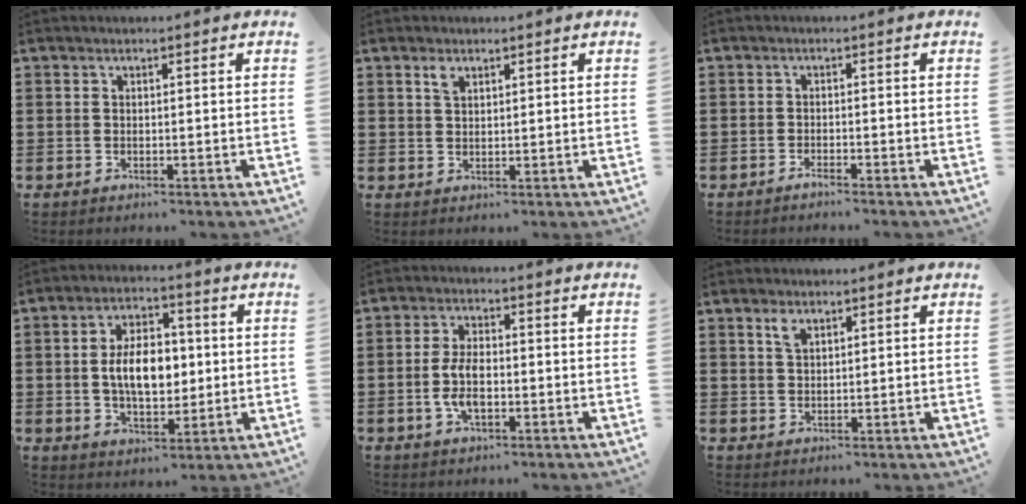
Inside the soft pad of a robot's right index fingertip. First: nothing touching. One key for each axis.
{"total": 1.8, "fx": 1.1, "fy": 0.9, "fz": 1.0, "tx": -0.025, "ty": 0.004, "tz": 0.021}
{"total": 1.3, "fx": -1.2, "fy": -0.2, "fz": 0.4, "tx": -0.008, "ty": -0.001, "tz": -0.024}
{"total": 8.3, "fx": 0.3, "fy": 4.8, "fz": 6.8, "tx": -0.130, "ty": 0.007, "tz": -0.004}
{"total": 5.7, "fx": -1.2, "fy": 2.7, "fz": 4.9, "tx": -0.115, "ty": -0.002, "tz": -0.028}
{"total": 2.2, "fx": 1.3, "fy": 1.0, "fz": 1.4, "tx": -0.033, "ty": 0.004, "tz": 0.024}